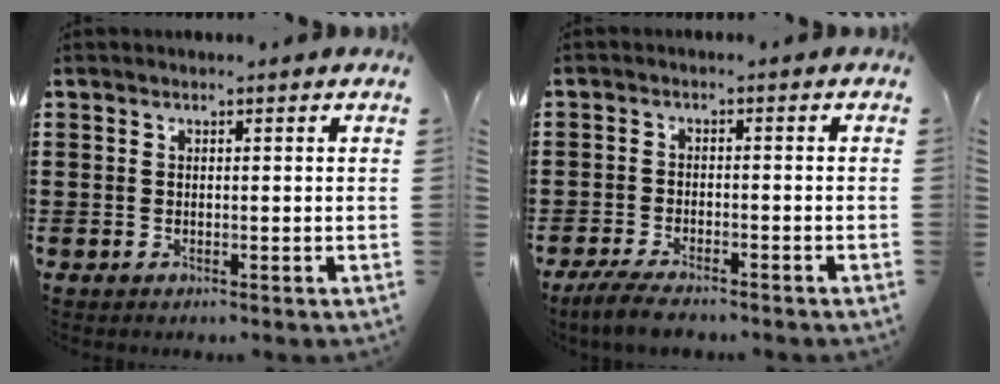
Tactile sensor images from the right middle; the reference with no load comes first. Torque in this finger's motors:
{"motor_torque": [1.33, -0.62, 0.13, 0.09]}